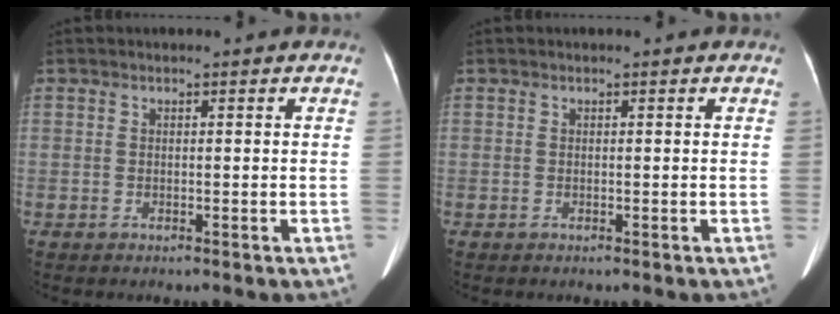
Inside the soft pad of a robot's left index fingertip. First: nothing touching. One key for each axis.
{"total": 0.0}